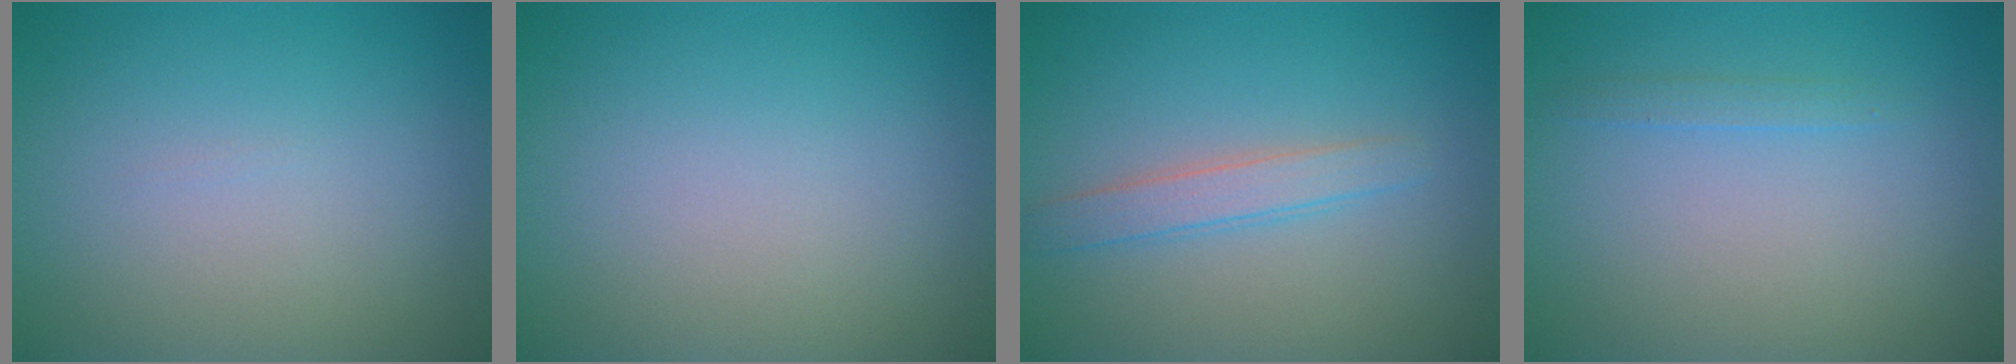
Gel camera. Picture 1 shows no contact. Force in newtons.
{"total": 0.0}
{"total": 2.1, "press": 2.1, "slide": 0.0}
{"total": 0.9, "press": 0.9, "slide": 0.1}